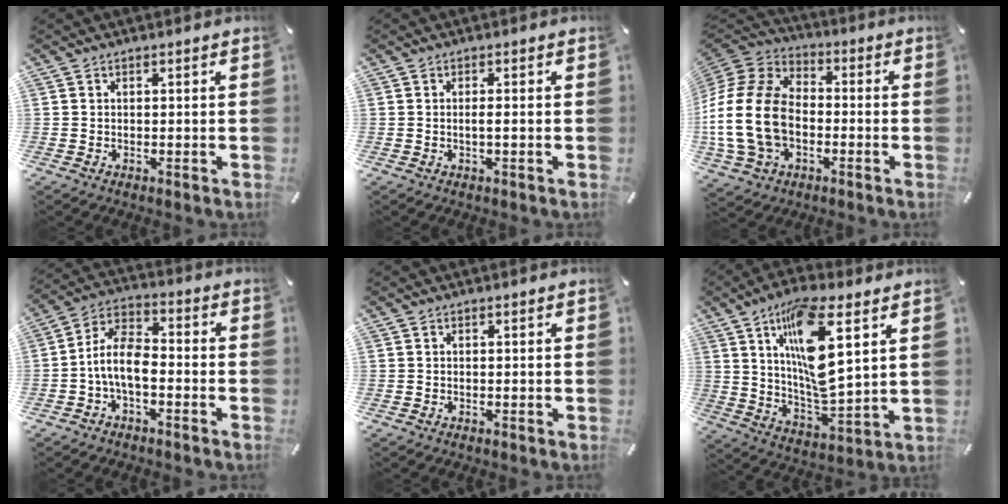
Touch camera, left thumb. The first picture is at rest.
{"total": 1.7, "force": [-0.2, 0.2, 1.6], "torque": [-0.031, -0.001, -0.004]}
{"total": 19.8, "force": [-4.2, 14.5, 12.7], "torque": [-0.276, 0.026, -0.077]}
{"total": 9.0, "force": [-3.5, 4.7, 6.8], "torque": [-0.144, 0.009, -0.065]}
{"total": 0.0}
{"total": 16.8, "force": [7.4, 4.9, 14.3], "torque": [-0.288, -0.030, 0.116]}